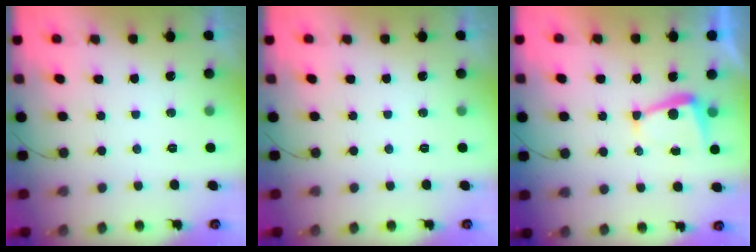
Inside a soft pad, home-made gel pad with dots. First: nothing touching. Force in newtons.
{"total": 0.0}
{"total": 4.5, "press": 4.4, "slide": 0.5}